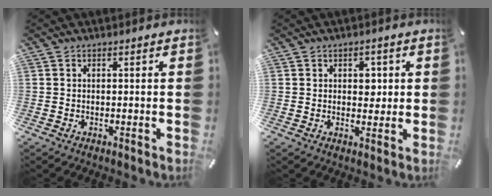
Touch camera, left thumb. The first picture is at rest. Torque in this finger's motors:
{"motor_torque": [0.88, 0.69, 0.44, -0.11, 0.00]}